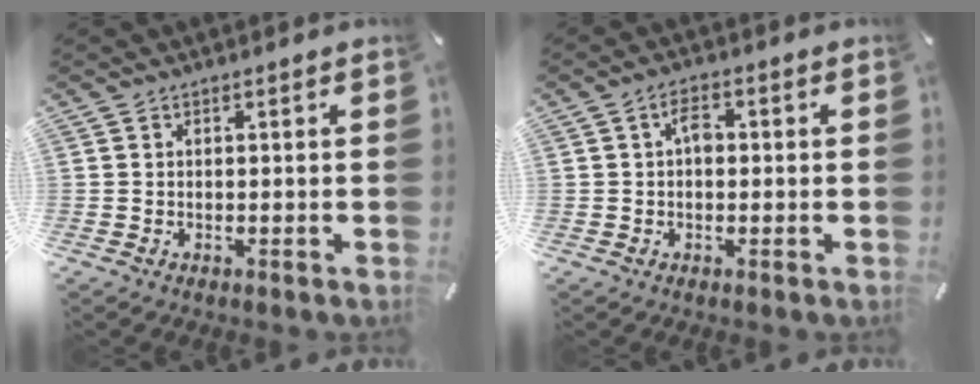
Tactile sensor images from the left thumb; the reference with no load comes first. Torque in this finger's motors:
{"motor_torque": [-0.05, -0.06, 0.13, 0.14, -0.01]}